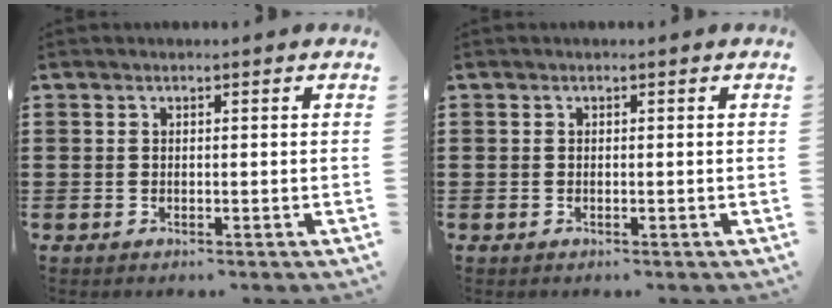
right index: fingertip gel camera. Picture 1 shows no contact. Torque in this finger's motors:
{"motor_torque": [-0.03, 0.00, 0.00, -0.01]}